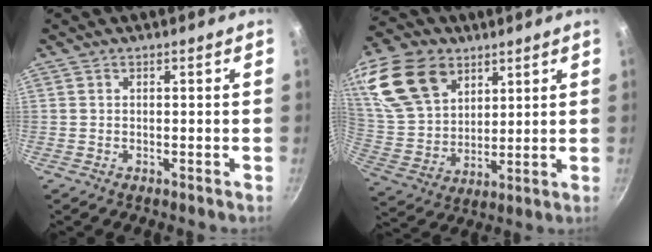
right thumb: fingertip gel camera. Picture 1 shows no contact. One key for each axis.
{"total": 21.2, "fx": 10.7, "fy": 14.3, "fz": 11.4, "tx": -0.225, "ty": -0.017, "tz": 0.210}